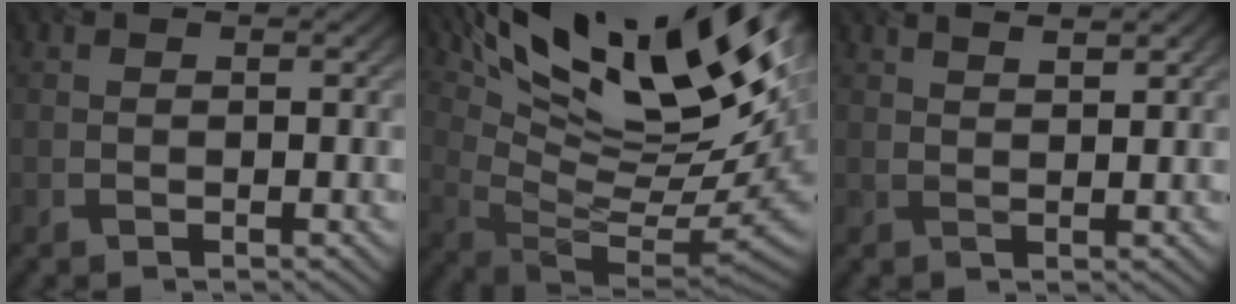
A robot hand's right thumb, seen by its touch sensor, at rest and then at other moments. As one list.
[{"total": 20.2, "force": [11.7, 5.9, 15.3], "torque": [-0.245, 0.010, 0.197]}, {"total": 2.3, "force": [1.8, 0.3, 1.4], "torque": [-0.025, 0.002, 0.034]}]